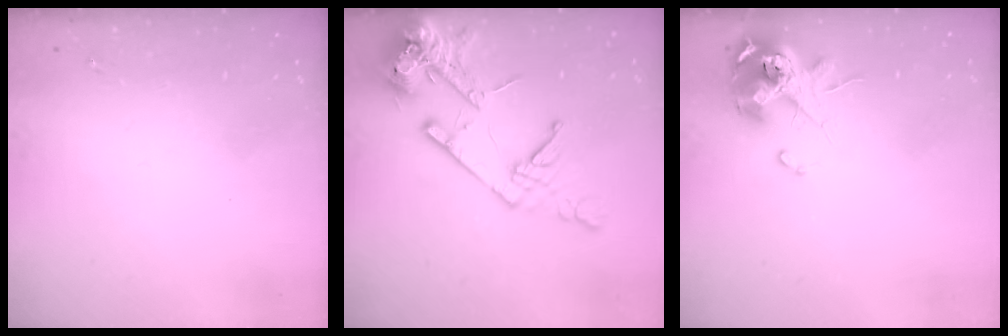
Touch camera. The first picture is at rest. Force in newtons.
{"total": 16.9, "press": 16.7, "slide": 2.4}
{"total": 13.2, "press": 13.1, "slide": 1.8}